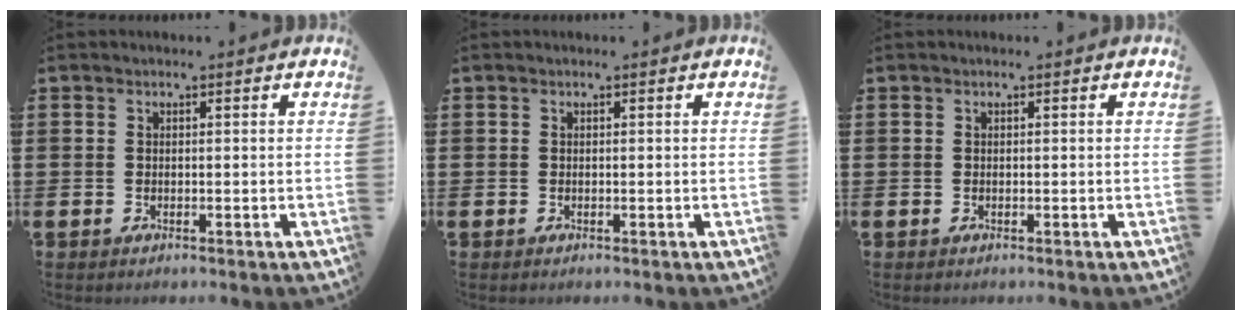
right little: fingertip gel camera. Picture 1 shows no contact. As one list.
[{"total": 0.0}, {"total": 0.0}]